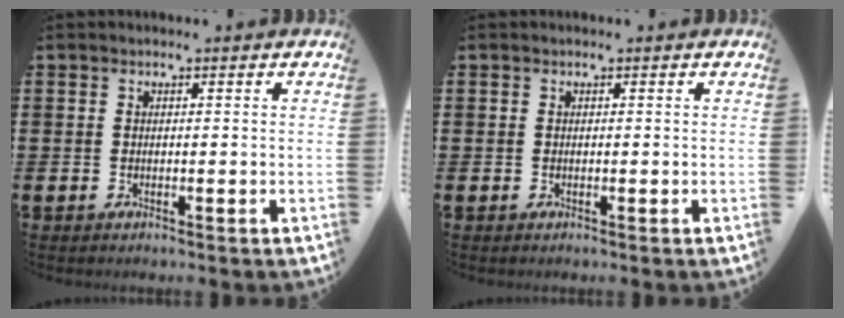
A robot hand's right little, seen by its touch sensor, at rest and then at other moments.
{"total": 0.0}